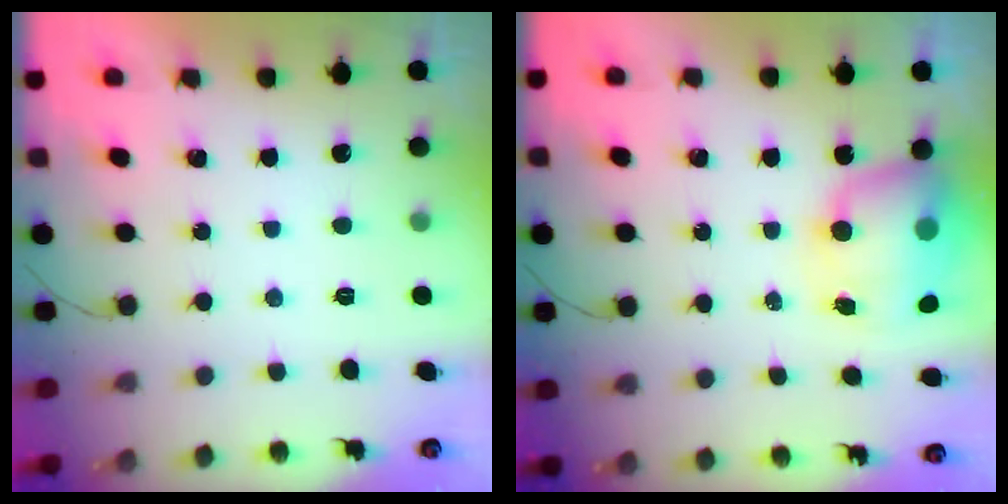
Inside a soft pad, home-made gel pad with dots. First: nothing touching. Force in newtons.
{"total": 11.2, "press": 10.9, "slide": 2.8}